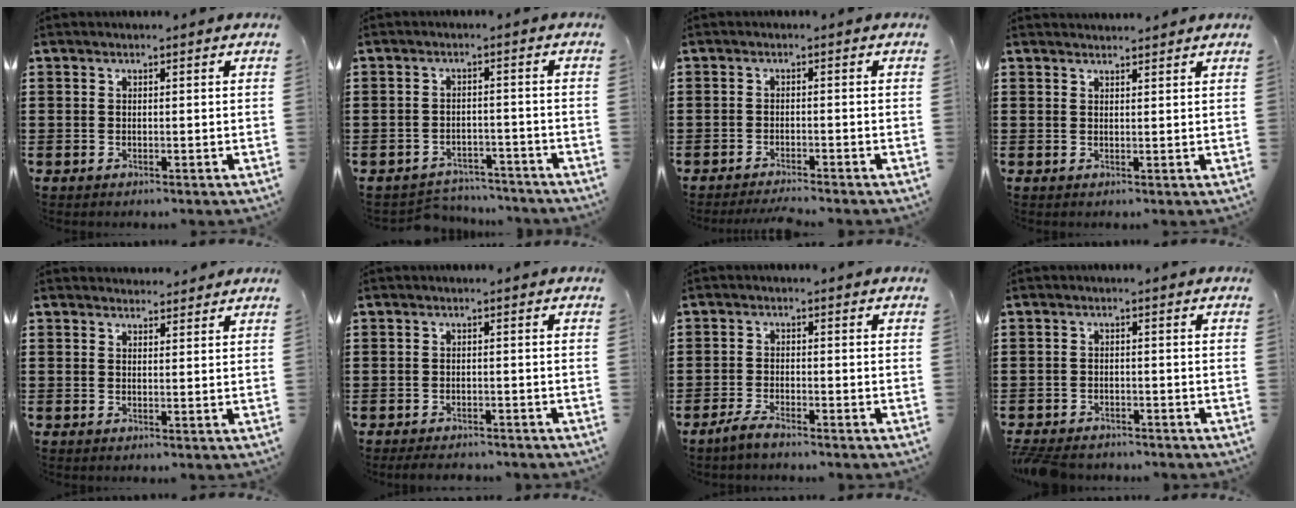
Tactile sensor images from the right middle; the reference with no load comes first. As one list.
[{"total": 3.2, "force": [-3.2, 0.5, 0.0], "torque": [-0.008, -0.001, -0.067]}, {"total": 1.9, "force": [-1.8, -0.2, 0.5], "torque": [-0.010, -0.002, -0.035]}, {"total": 1.5, "force": [1.5, 0.2, 0.1], "torque": [-0.004, 0.002, 0.029]}, {"total": 1.9, "force": [1.9, 0.4, -0.1], "torque": [0.005, 0.000, 0.035]}, {"total": 1.7, "force": [-1.6, 0.1, 0.3], "torque": [-0.011, -0.004, -0.032]}, {"total": 2.3, "force": [-1.8, 0.2, 1.4], "torque": [-0.031, 0.001, -0.036]}, {"total": 2.5, "force": [-2.4, 0.5, 0.4], "torque": [-0.018, -0.002, -0.055]}]